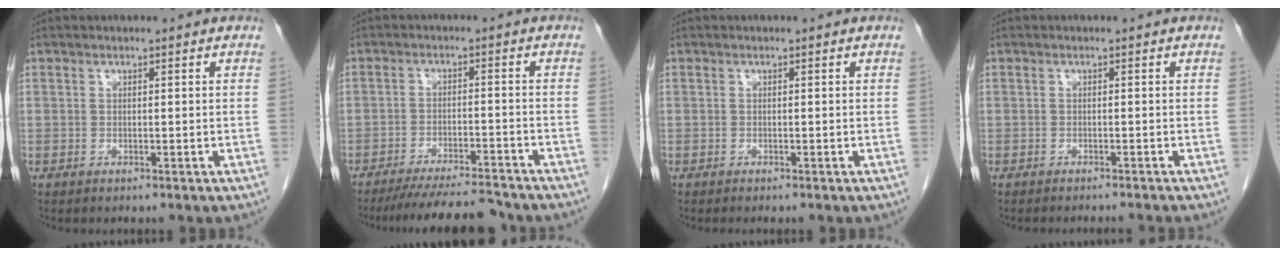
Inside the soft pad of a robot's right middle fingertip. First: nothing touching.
{"total": 11.5, "force": [-10.8, 0.7, 4.1], "torque": [-0.061, -0.008, -0.161]}
{"total": 1.5, "force": [-1.3, 0.2, 0.7], "torque": [-0.011, -0.003, -0.016]}
{"total": 3.9, "force": [-3.7, -0.6, 1.0], "torque": [-0.005, -0.005, -0.046]}